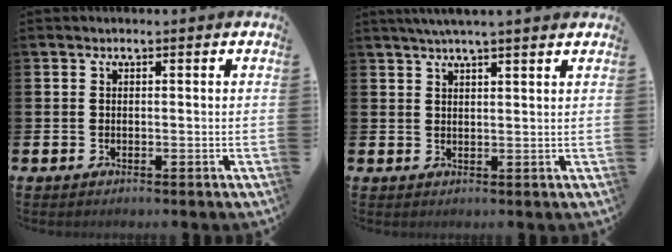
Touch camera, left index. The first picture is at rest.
{"total": 3.2, "force": [3.0, -0.3, 1.3], "torque": [-0.031, -0.005, 0.054]}